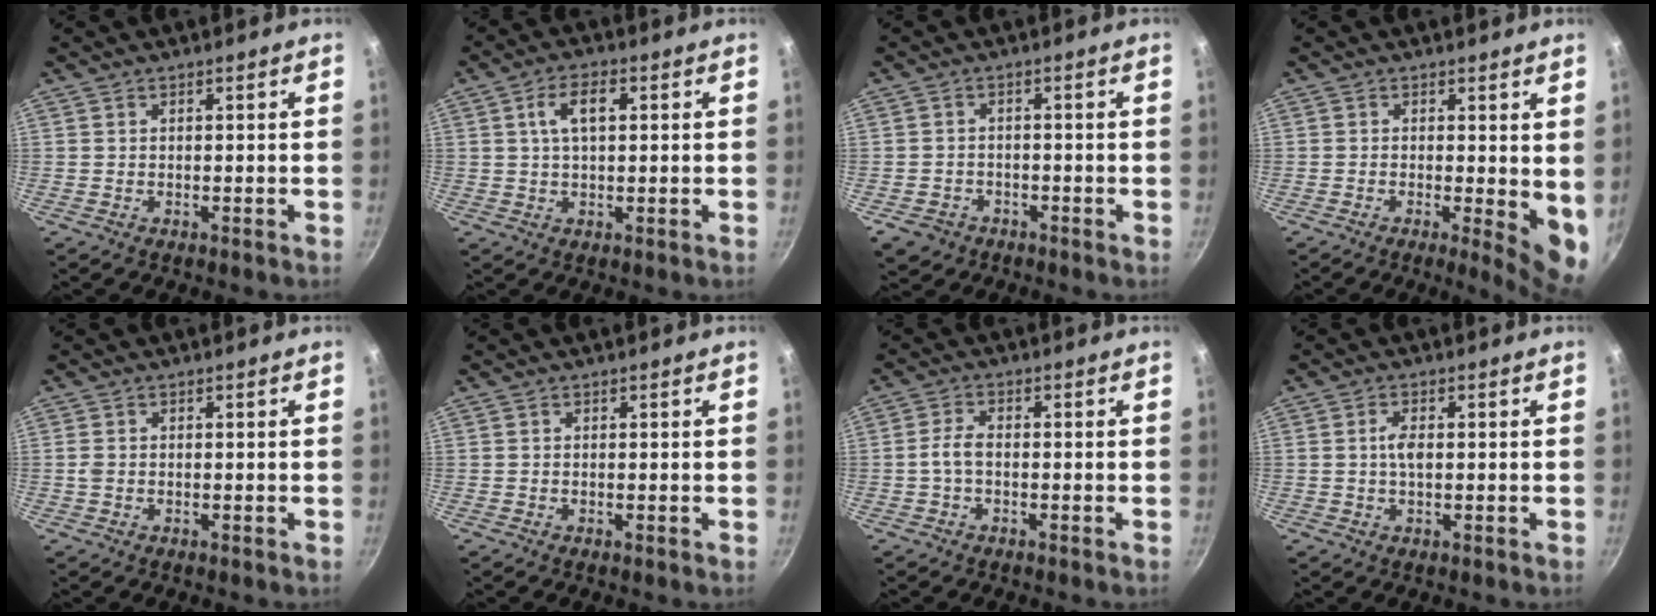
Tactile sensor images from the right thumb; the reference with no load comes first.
{"total": 5.8, "force": [1.4, 2.9, 4.8], "torque": [-0.077, 0.011, 0.023]}
{"total": 4.1, "force": [-2.1, 3.2, 1.4], "torque": [-0.022, 0.021, -0.030]}
{"total": 7.0, "force": [-0.2, 2.3, 6.6], "torque": [-0.079, -0.016, -0.002]}
{"total": 1.2, "force": [-0.2, 0.9, 0.7], "torque": [-0.017, 0.002, -0.004]}
{"total": 0.0}
{"total": 3.0, "force": [-0.8, 1.5, 2.5], "torque": [-0.054, 0.017, -0.022]}
{"total": 2.8, "force": [0.2, 1.3, 2.5], "torque": [-0.045, 0.005, 0.001]}